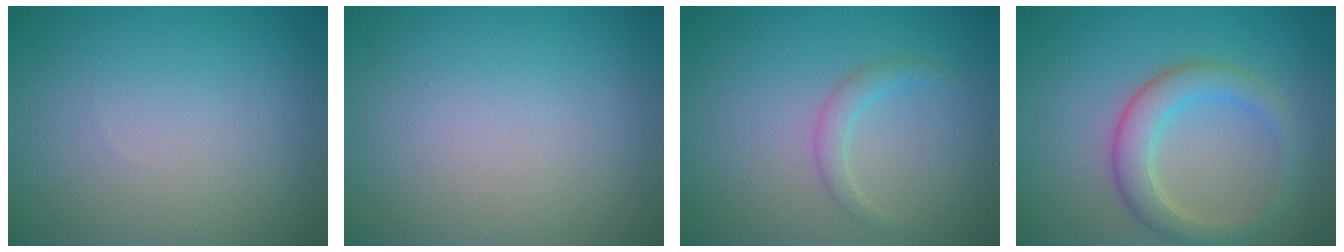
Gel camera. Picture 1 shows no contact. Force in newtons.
{"total": 0.0}
{"total": 1.5, "press": 1.5, "slide": 0.1}
{"total": 3.8, "press": 3.8, "slide": 0.2}